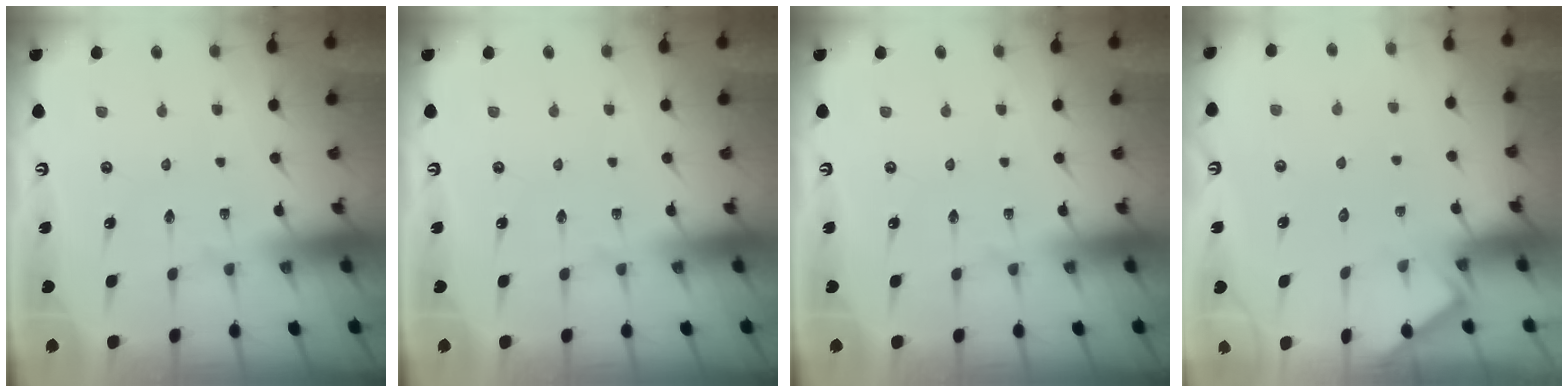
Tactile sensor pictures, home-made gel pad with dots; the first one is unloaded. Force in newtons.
{"total": 0.0}
{"total": 0.0}
{"total": 2.4, "press": 2.4, "slide": 0.3}